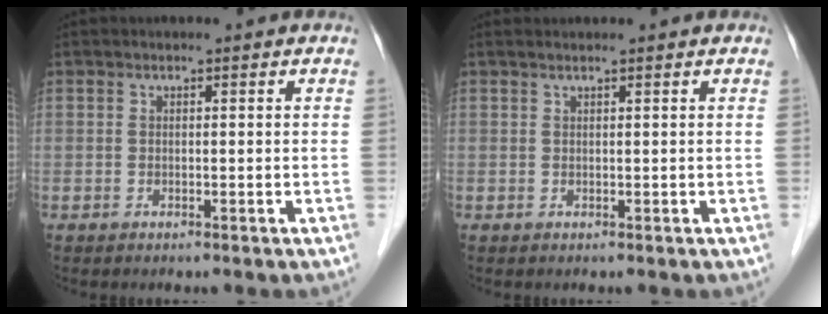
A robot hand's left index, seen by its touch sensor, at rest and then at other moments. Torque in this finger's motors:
{"motor_torque": [0.02, 0.03, -0.02, -0.01]}